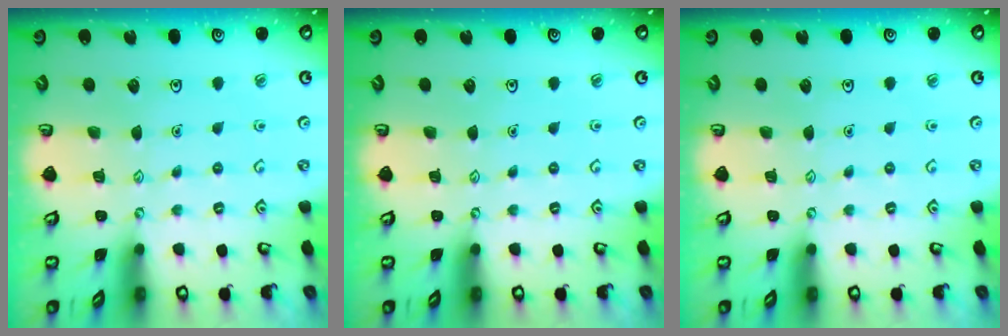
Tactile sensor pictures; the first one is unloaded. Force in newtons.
{"total": 0.0}
{"total": 0.0}